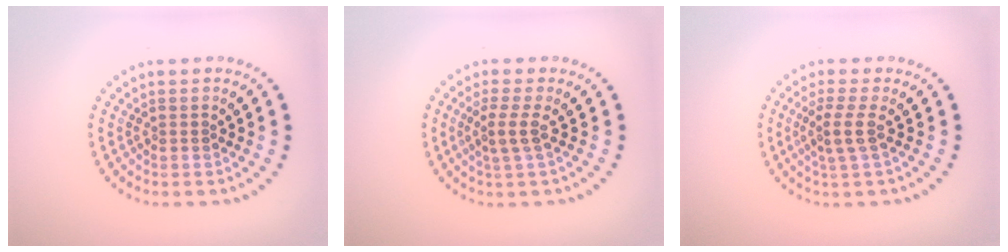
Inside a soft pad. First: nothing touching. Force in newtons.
{"total": 2.0, "press": 1.5, "slide": 1.3}
{"total": 2.2, "press": 1.7, "slide": 1.3}